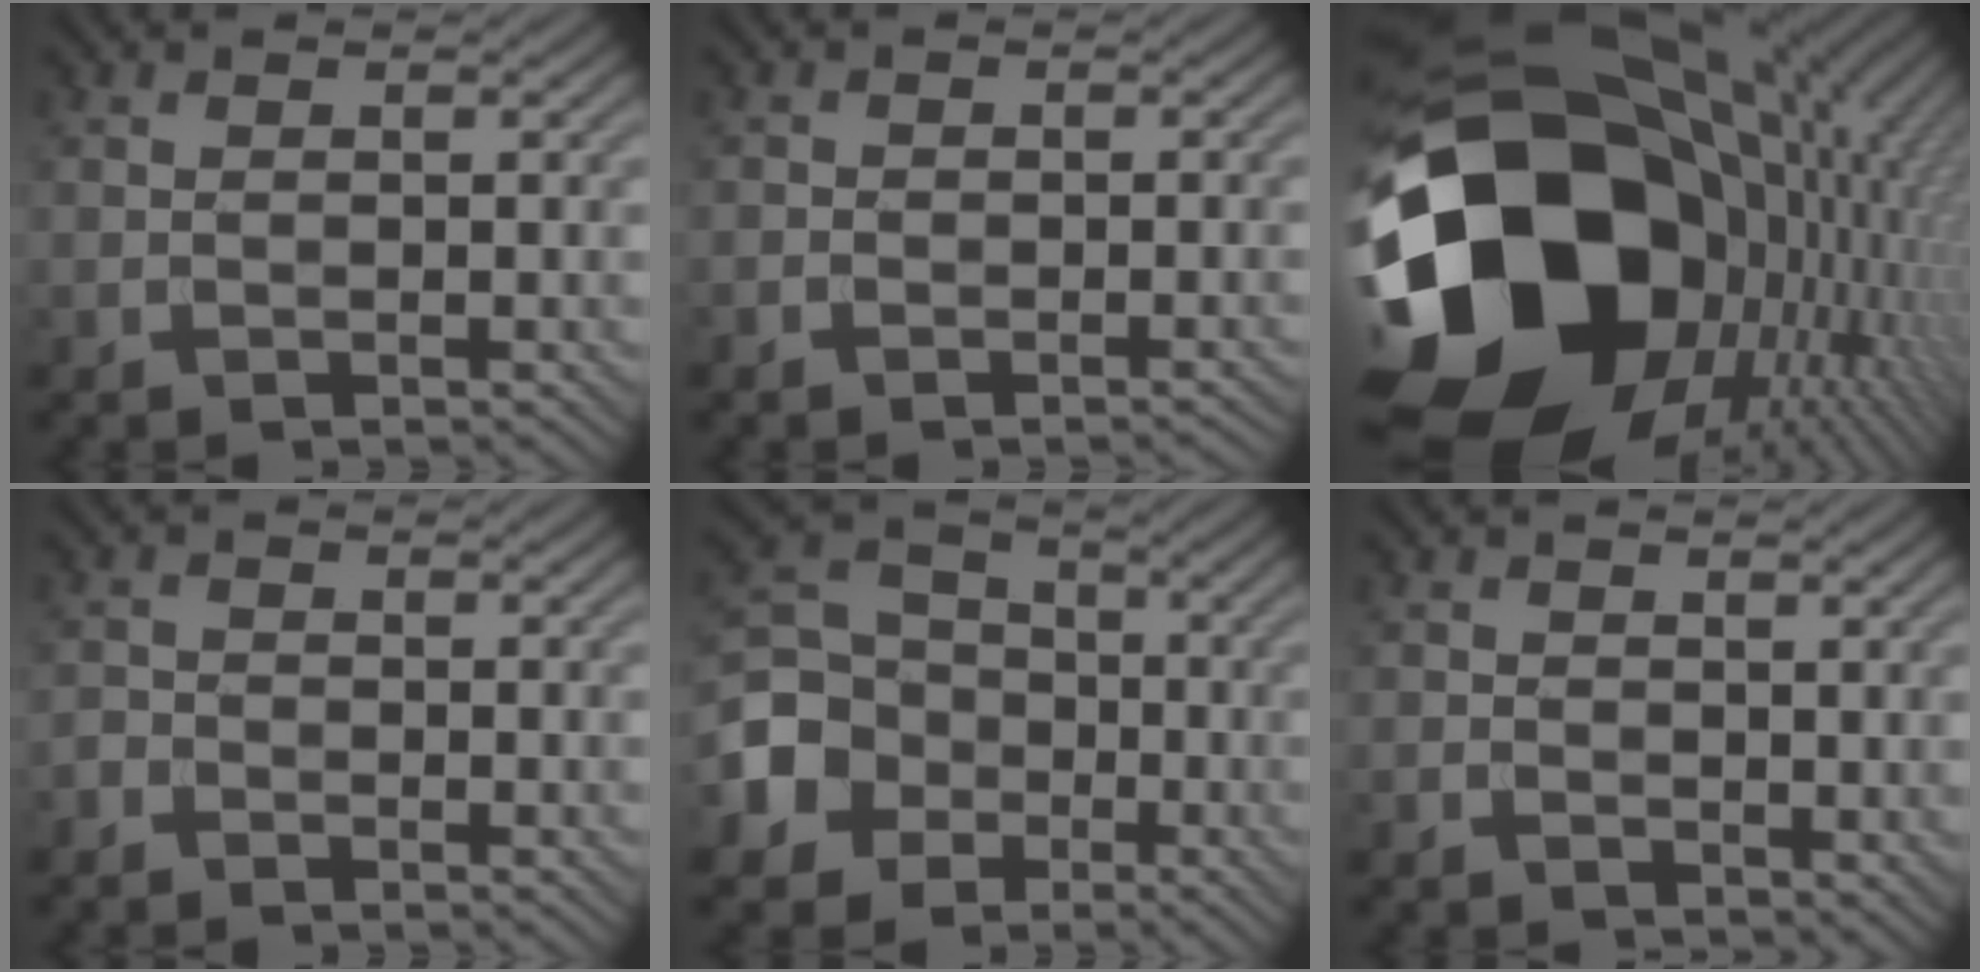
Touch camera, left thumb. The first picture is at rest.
{"total": 1.4, "force": [-1.1, 0.9, 0.4], "torque": [-0.005, -0.001, -0.019]}
{"total": 23.2, "force": [-3.3, 17.0, 15.4], "torque": [-0.332, -0.060, -0.019]}
{"total": 1.5, "force": [-1.3, 0.7, 0.3], "torque": [-0.007, 0.000, -0.032]}
{"total": 9.9, "force": [-3.6, 8.4, 3.8], "torque": [-0.112, -0.014, -0.096]}
{"total": 1.9, "force": [0.3, 1.7, 0.8], "torque": [-0.022, -0.010, 0.005]}